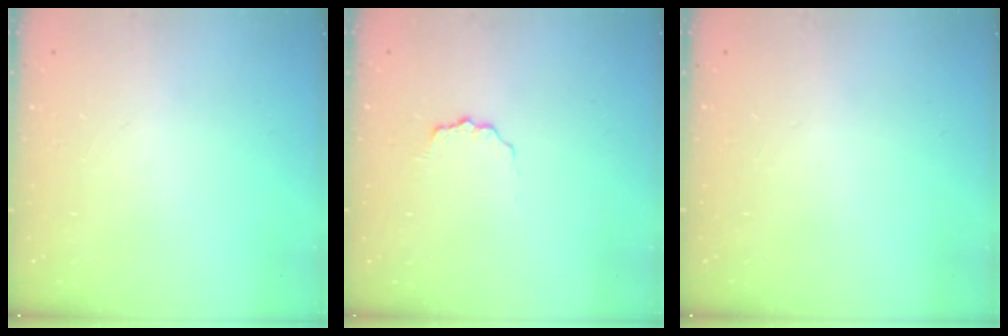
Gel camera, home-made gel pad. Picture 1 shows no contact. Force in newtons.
{"total": 3.0, "press": 3.0, "slide": 0.3}
{"total": 0.0}